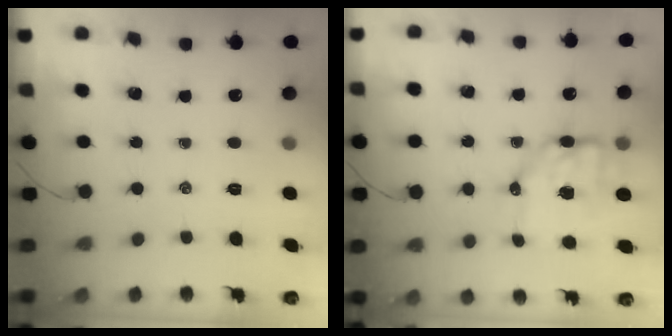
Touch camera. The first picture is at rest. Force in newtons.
{"total": 7.8, "press": 7.7, "slide": 1.5}